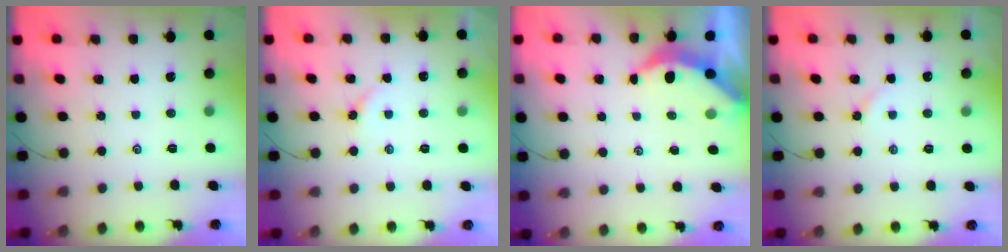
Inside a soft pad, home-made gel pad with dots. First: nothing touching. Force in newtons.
{"total": 3.0, "press": 2.9, "slide": 0.4}
{"total": 3.7, "press": 3.7, "slide": 0.4}
{"total": 4.0, "press": 4.0, "slide": 0.5}